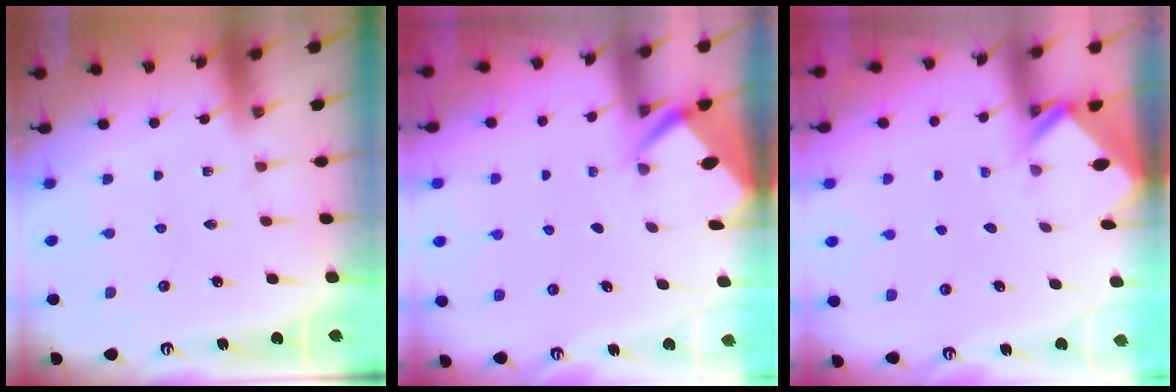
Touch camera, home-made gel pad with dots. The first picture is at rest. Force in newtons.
{"total": 2.8, "press": 2.8, "slide": 0.2}
{"total": 2.5, "press": 2.5, "slide": 0.1}